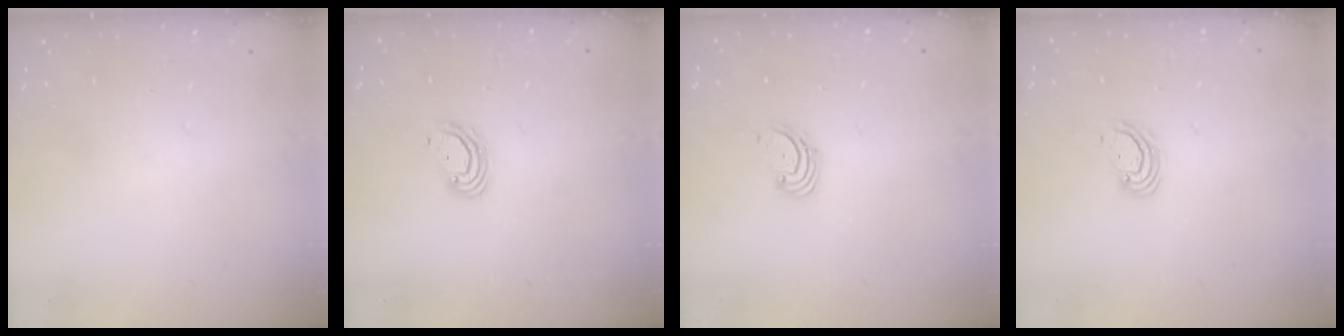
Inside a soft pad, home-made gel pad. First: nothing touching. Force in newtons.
{"total": 4.9, "press": 4.9, "slide": 0.4}
{"total": 1.6, "press": 1.6, "slide": 0.2}
{"total": 3.0, "press": 2.9, "slide": 0.3}